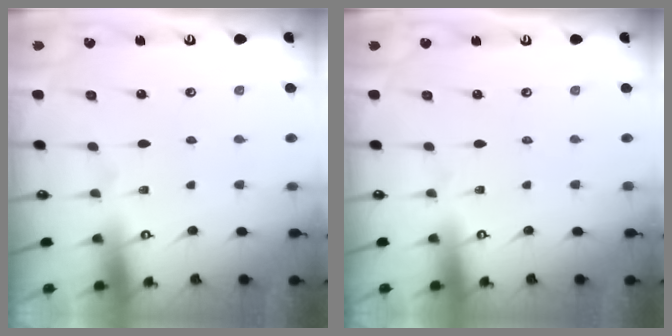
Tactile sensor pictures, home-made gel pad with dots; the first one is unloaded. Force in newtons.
{"total": 0.0}